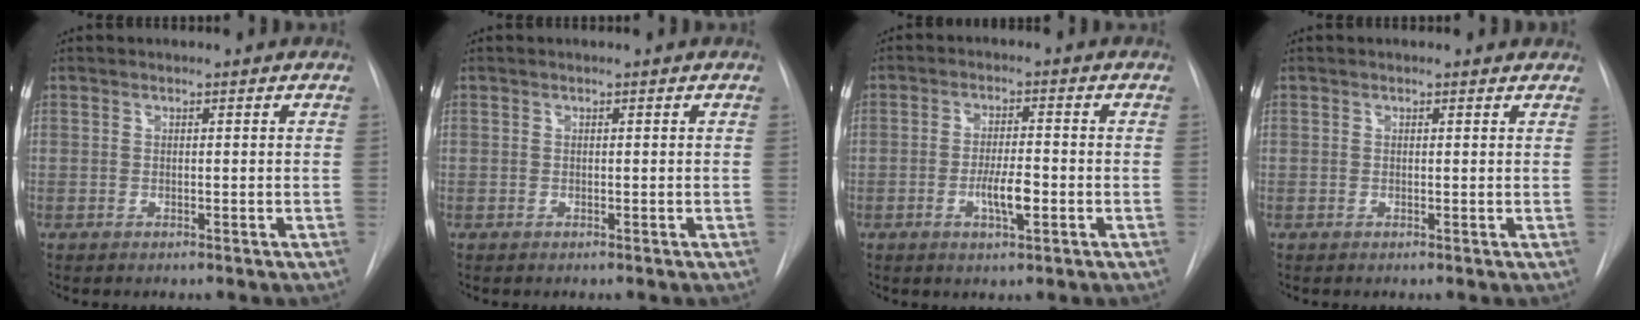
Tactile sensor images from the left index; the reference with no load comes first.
{"total": 0.0}
{"total": 4.8, "force": [-1.6, 1.0, 4.5], "torque": [-0.079, -0.002, -0.025]}
{"total": 1.2, "force": [1.0, 0.6, 0.1], "torque": [-0.003, -0.002, 0.002]}